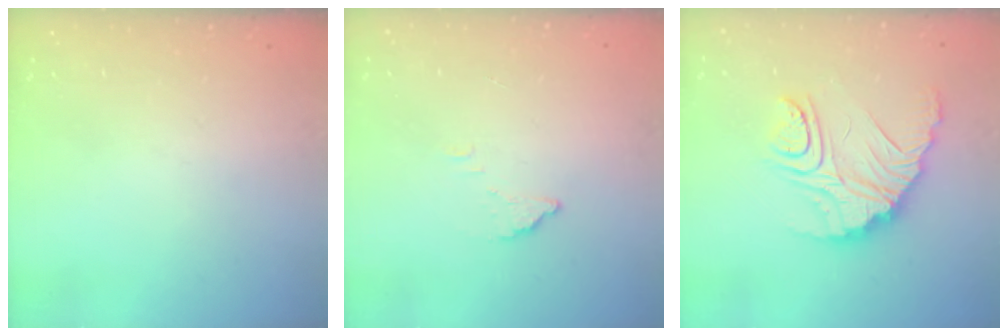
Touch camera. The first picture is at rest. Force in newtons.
{"total": 2.8, "press": 2.8, "slide": 0.1}
{"total": 16.2, "press": 16.2, "slide": 1.4}